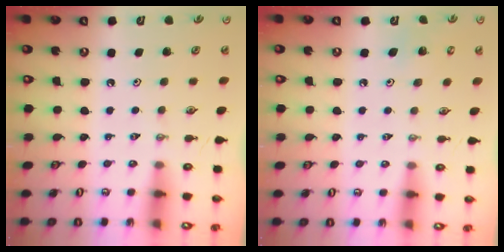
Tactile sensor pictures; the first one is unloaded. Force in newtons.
{"total": 6.1, "press": 6.1, "slide": 0.5}